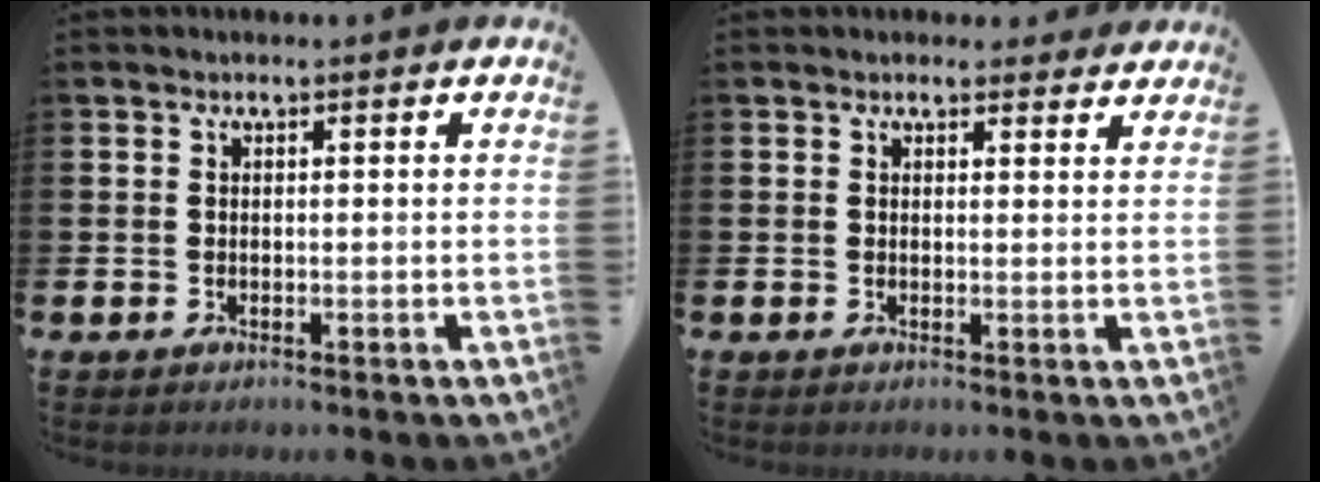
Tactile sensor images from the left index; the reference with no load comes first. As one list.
[{"total": 1.7, "force": [1.5, 0.6, 0.0], "torque": [0.012, -0.004, 0.025]}]